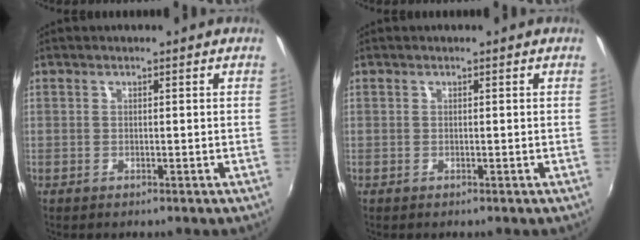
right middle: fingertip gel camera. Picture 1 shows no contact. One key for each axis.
{"total": 0.0}